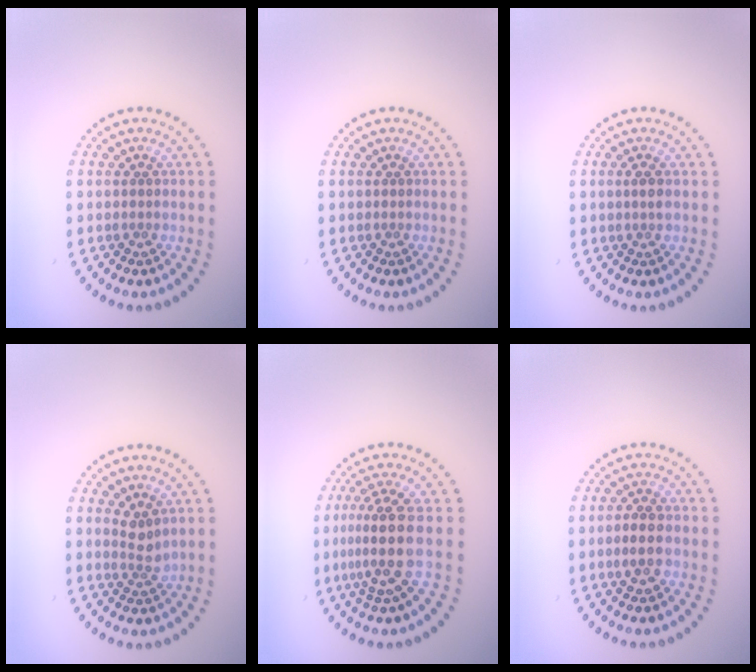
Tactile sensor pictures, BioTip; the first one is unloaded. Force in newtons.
{"total": 0.0}
{"total": 0.9, "press": 0.8, "slide": 0.4}
{"total": 1.8, "press": 1.3, "slide": 1.2}
{"total": 4.1, "press": 3.1, "slide": 2.8}
{"total": 2.3, "press": 2.2, "slide": 0.3}